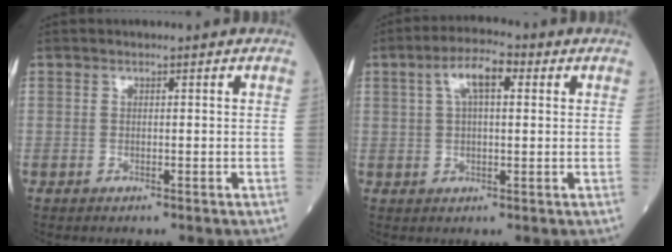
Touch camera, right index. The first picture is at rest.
{"total": 6.5, "force": [2.2, 2.1, 5.7], "torque": [-0.107, 0.022, 0.038]}